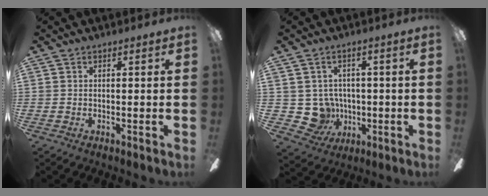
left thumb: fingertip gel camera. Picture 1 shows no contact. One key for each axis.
{"total": 8.5, "fx": 0.1, "fy": 8.2, "fz": 2.3, "tx": -0.079, "ty": -0.010, "tz": 0.012}